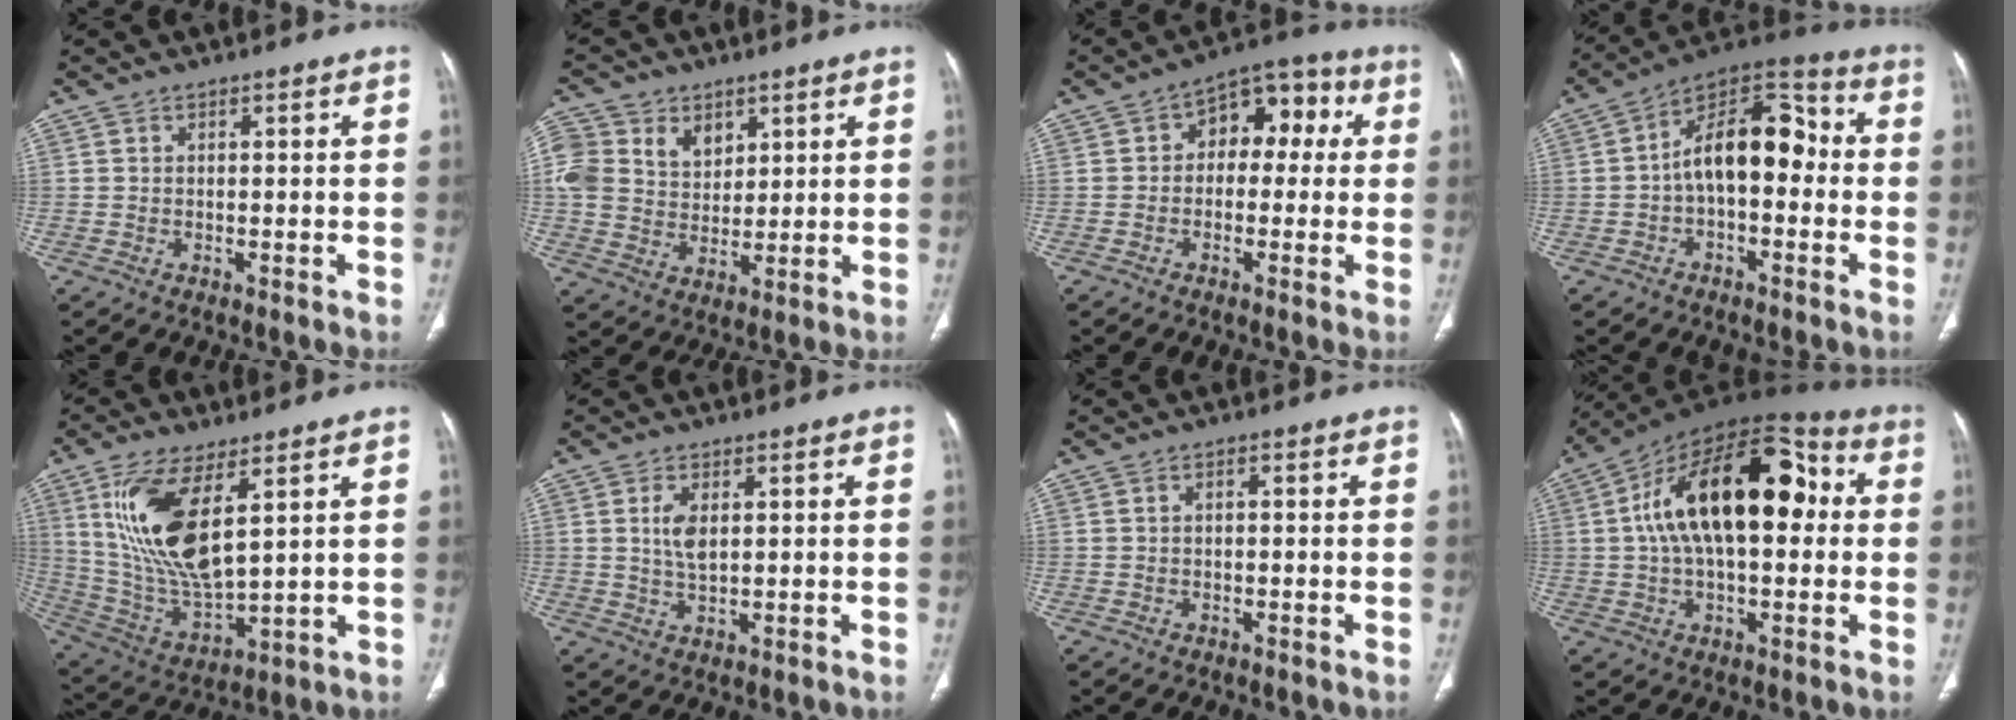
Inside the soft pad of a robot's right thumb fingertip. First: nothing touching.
{"total": 13.1, "force": [5.0, 10.7, 5.7], "torque": [-0.100, -0.003, 0.100]}
{"total": 9.9, "force": [1.3, 6.7, 7.3], "torque": [-0.050, 0.036, 0.005]}
{"total": 14.4, "force": [-0.7, 8.1, 11.9], "torque": [-0.156, 0.050, -0.026]}
{"total": 17.3, "force": [6.2, 6.8, 14.6], "torque": [-0.289, -0.030, 0.133]}
{"total": 4.4, "force": [1.1, 2.1, 3.7], "torque": [-0.071, -0.008, 0.023]}
{"total": 0.6, "force": [-0.1, 0.4, 0.4], "torque": [-0.008, 0.002, -0.002]}
{"total": 23.1, "force": [3.2, 11.9, 19.5], "torque": [-0.310, 0.039, 0.039]}